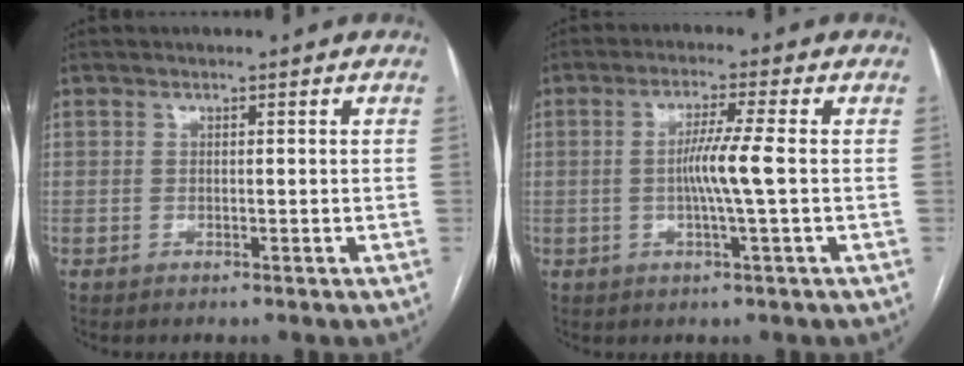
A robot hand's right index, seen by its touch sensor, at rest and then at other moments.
{"total": 5.5, "force": [-0.4, -0.9, 5.4], "torque": [-0.103, 0.000, -0.008]}